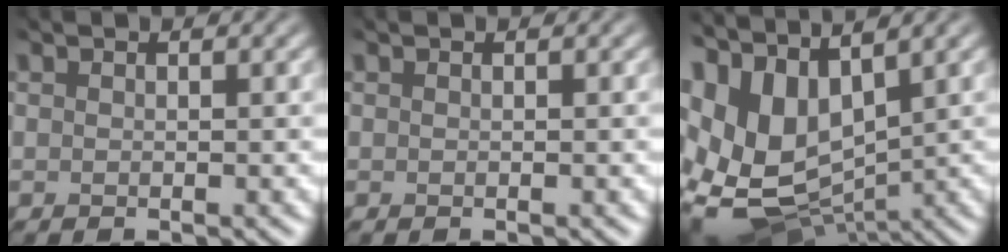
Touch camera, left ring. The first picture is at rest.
{"total": 0.0}
{"total": 15.5, "force": [0.7, 10.1, 11.8], "torque": [-0.230, -0.002, 0.053]}